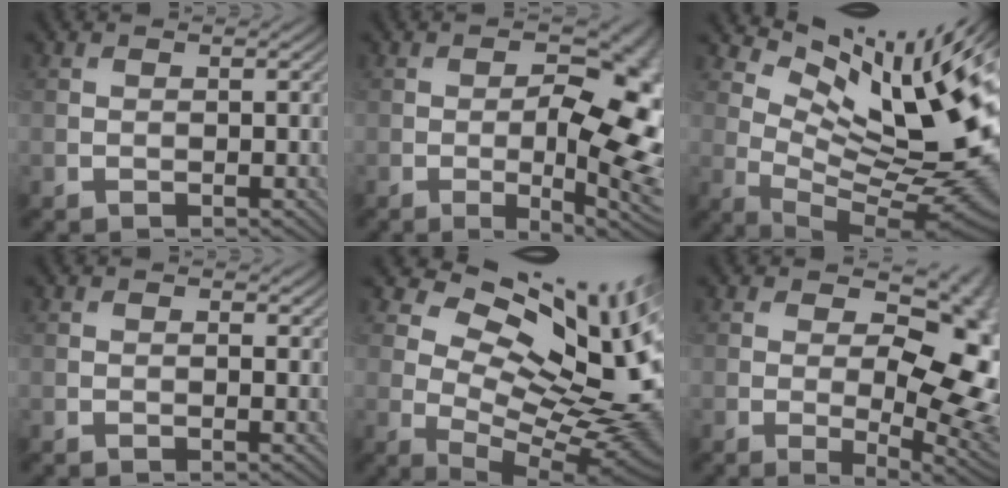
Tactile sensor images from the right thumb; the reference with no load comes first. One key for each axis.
{"total": 13.0, "fx": -1.4, "fy": 4.9, "fz": 12.0, "tx": -0.147, "ty": -0.008, "tz": -0.022}
{"total": 15.8, "fx": 8.0, "fy": 4.5, "fz": 12.9, "tx": -0.214, "ty": -0.003, "tz": 0.149}
{"total": 1.2, "fx": 0.6, "fy": 0.6, "fz": 0.9, "tx": -0.010, "ty": -0.004, "tz": 0.009}
{"total": 16.5, "fx": 6.1, "fy": 8.5, "fz": 12.7, "tx": -0.177, "ty": 0.015, "tz": 0.112}
{"total": 15.5, "fx": 2.2, "fy": 8.2, "fz": 12.9, "tx": -0.164, "ty": -0.001, "tz": 0.044}